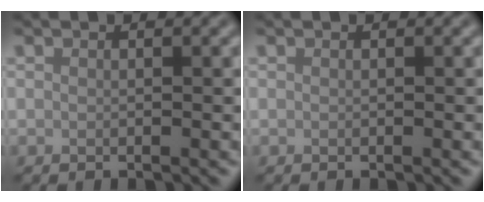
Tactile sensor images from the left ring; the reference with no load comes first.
{"total": 0.0}